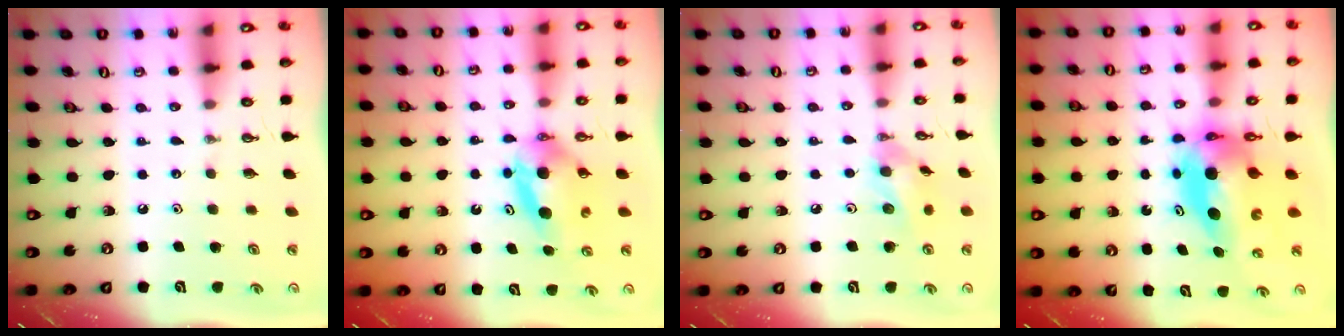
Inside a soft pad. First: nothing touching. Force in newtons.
{"total": 6.9, "press": 5.6, "slide": 4.0}
{"total": 10.2, "press": 10.1, "slide": 1.8}
{"total": 8.3, "press": 8.2, "slide": 0.9}